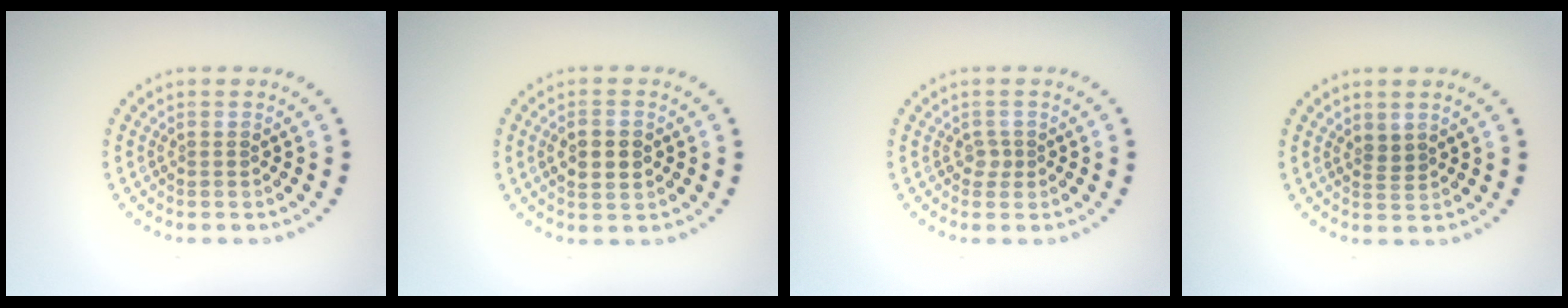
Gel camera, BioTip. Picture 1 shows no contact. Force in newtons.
{"total": 2.7, "press": 2.7, "slide": 0.1}
{"total": 0.9, "press": 0.7, "slide": 0.6}
{"total": 1.2, "press": 0.9, "slide": 0.8}